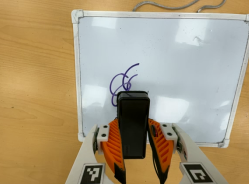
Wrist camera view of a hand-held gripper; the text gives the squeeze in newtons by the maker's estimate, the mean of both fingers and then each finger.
{"total": 5.7, "left": 4.2, "right": 7.3}